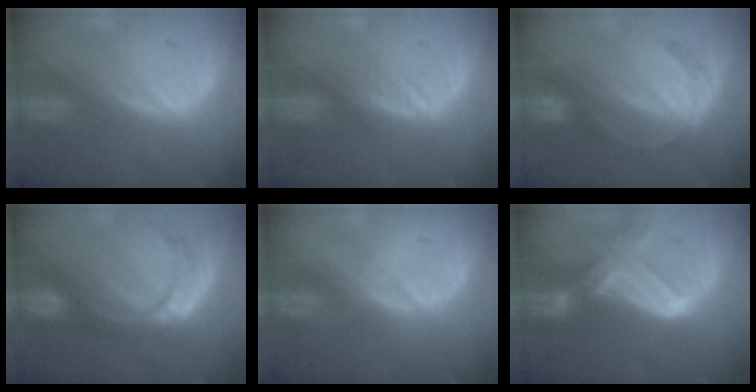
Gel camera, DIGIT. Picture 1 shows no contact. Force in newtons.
{"total": 2.0, "press": 2.0, "slide": 0.2}
{"total": 4.7, "press": 4.7, "slide": 0.4}
{"total": 8.6, "press": 7.2, "slide": 4.8}
{"total": 0.8, "press": 0.6, "slide": 0.5}
{"total": 7.0, "press": 6.5, "slide": 2.6}